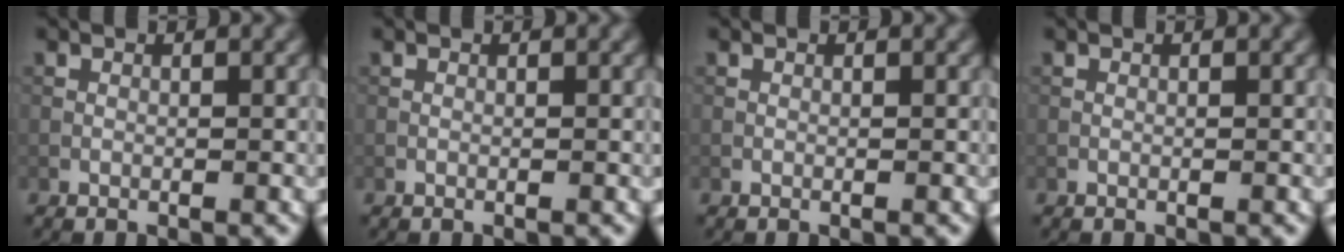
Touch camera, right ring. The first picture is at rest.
{"total": 0.0}
{"total": 0.0}
{"total": 0.0}